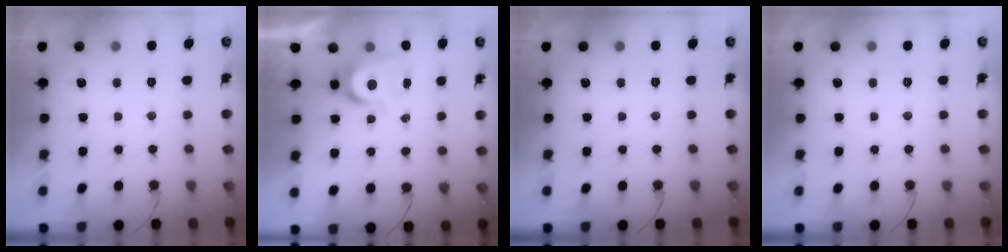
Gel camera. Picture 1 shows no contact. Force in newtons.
{"total": 6.9, "press": 6.9, "slide": 0.4}
{"total": 0.0}
{"total": 0.0}